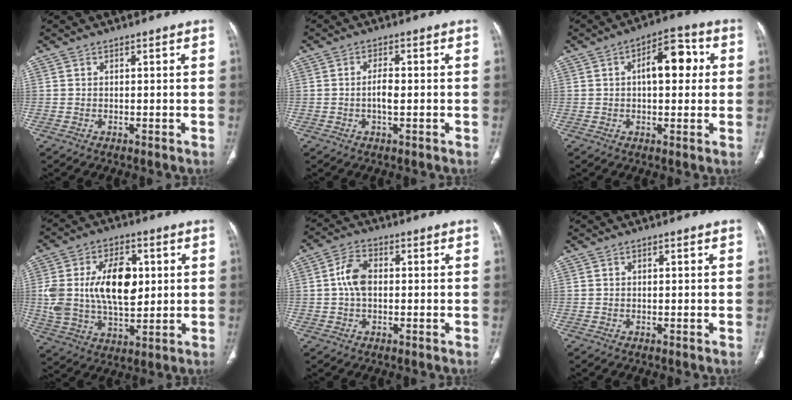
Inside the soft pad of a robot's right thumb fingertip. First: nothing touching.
{"total": 3.2, "force": [-0.5, 1.2, 2.9], "torque": [-0.057, 0.004, -0.011]}
{"total": 9.9, "force": [1.7, 5.0, 8.3], "torque": [-0.096, 0.020, 0.017]}
{"total": 17.0, "force": [2.6, 9.9, 13.5], "torque": [-0.222, 0.001, 0.054]}
{"total": 5.9, "force": [0.2, 3.8, 4.5], "torque": [-0.087, 0.013, -0.002]}
{"total": 0.6, "force": [0.1, 0.3, 0.5], "torque": [-0.008, 0.001, 0.001]}